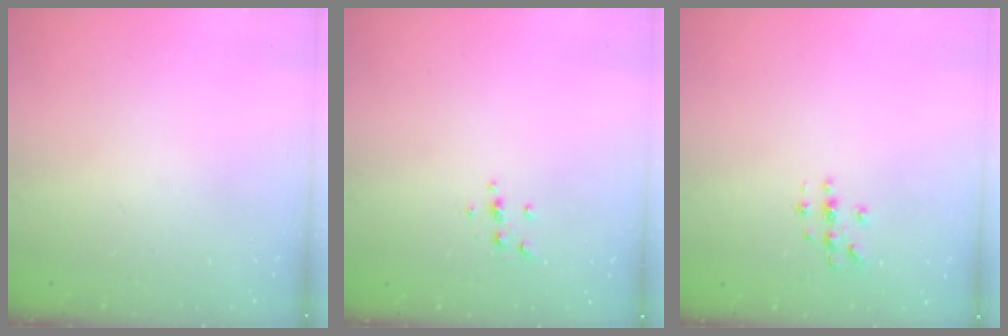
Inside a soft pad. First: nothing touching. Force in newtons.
{"total": 3.8, "press": 3.6, "slide": 1.2}
{"total": 2.9, "press": 2.9, "slide": 0.3}